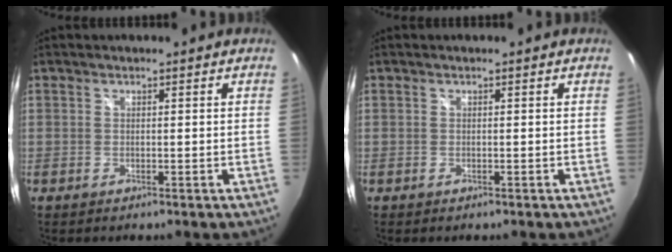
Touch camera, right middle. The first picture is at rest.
{"total": 0.0}